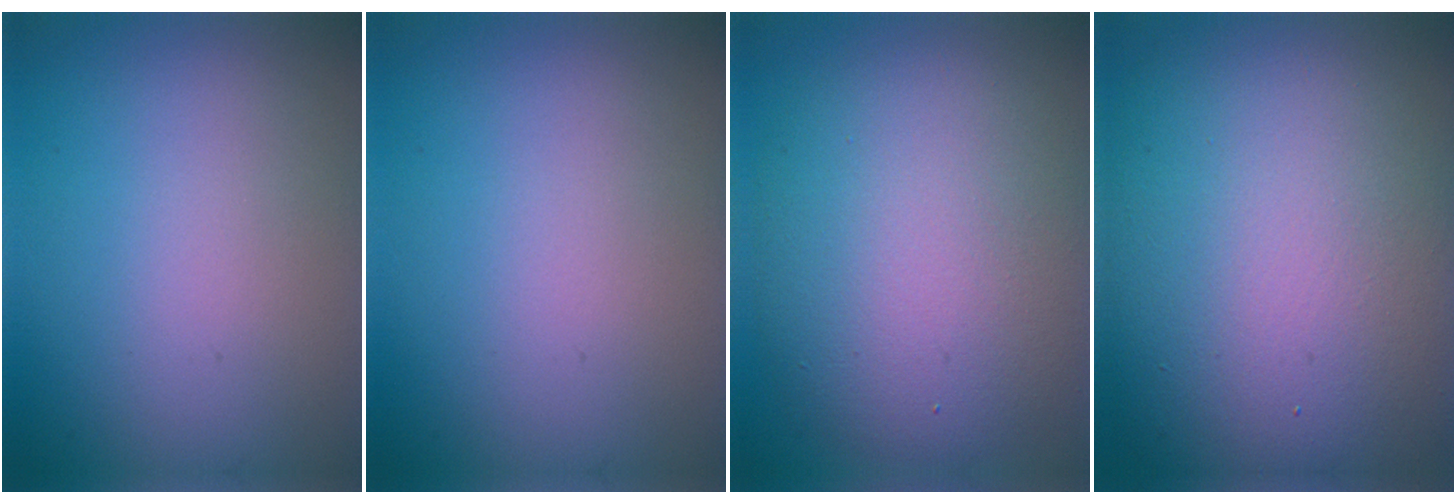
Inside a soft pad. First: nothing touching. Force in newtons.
{"total": 0.0}
{"total": 10.6, "press": 10.6, "slide": 0.3}
{"total": 17.2, "press": 17.1, "slide": 1.6}